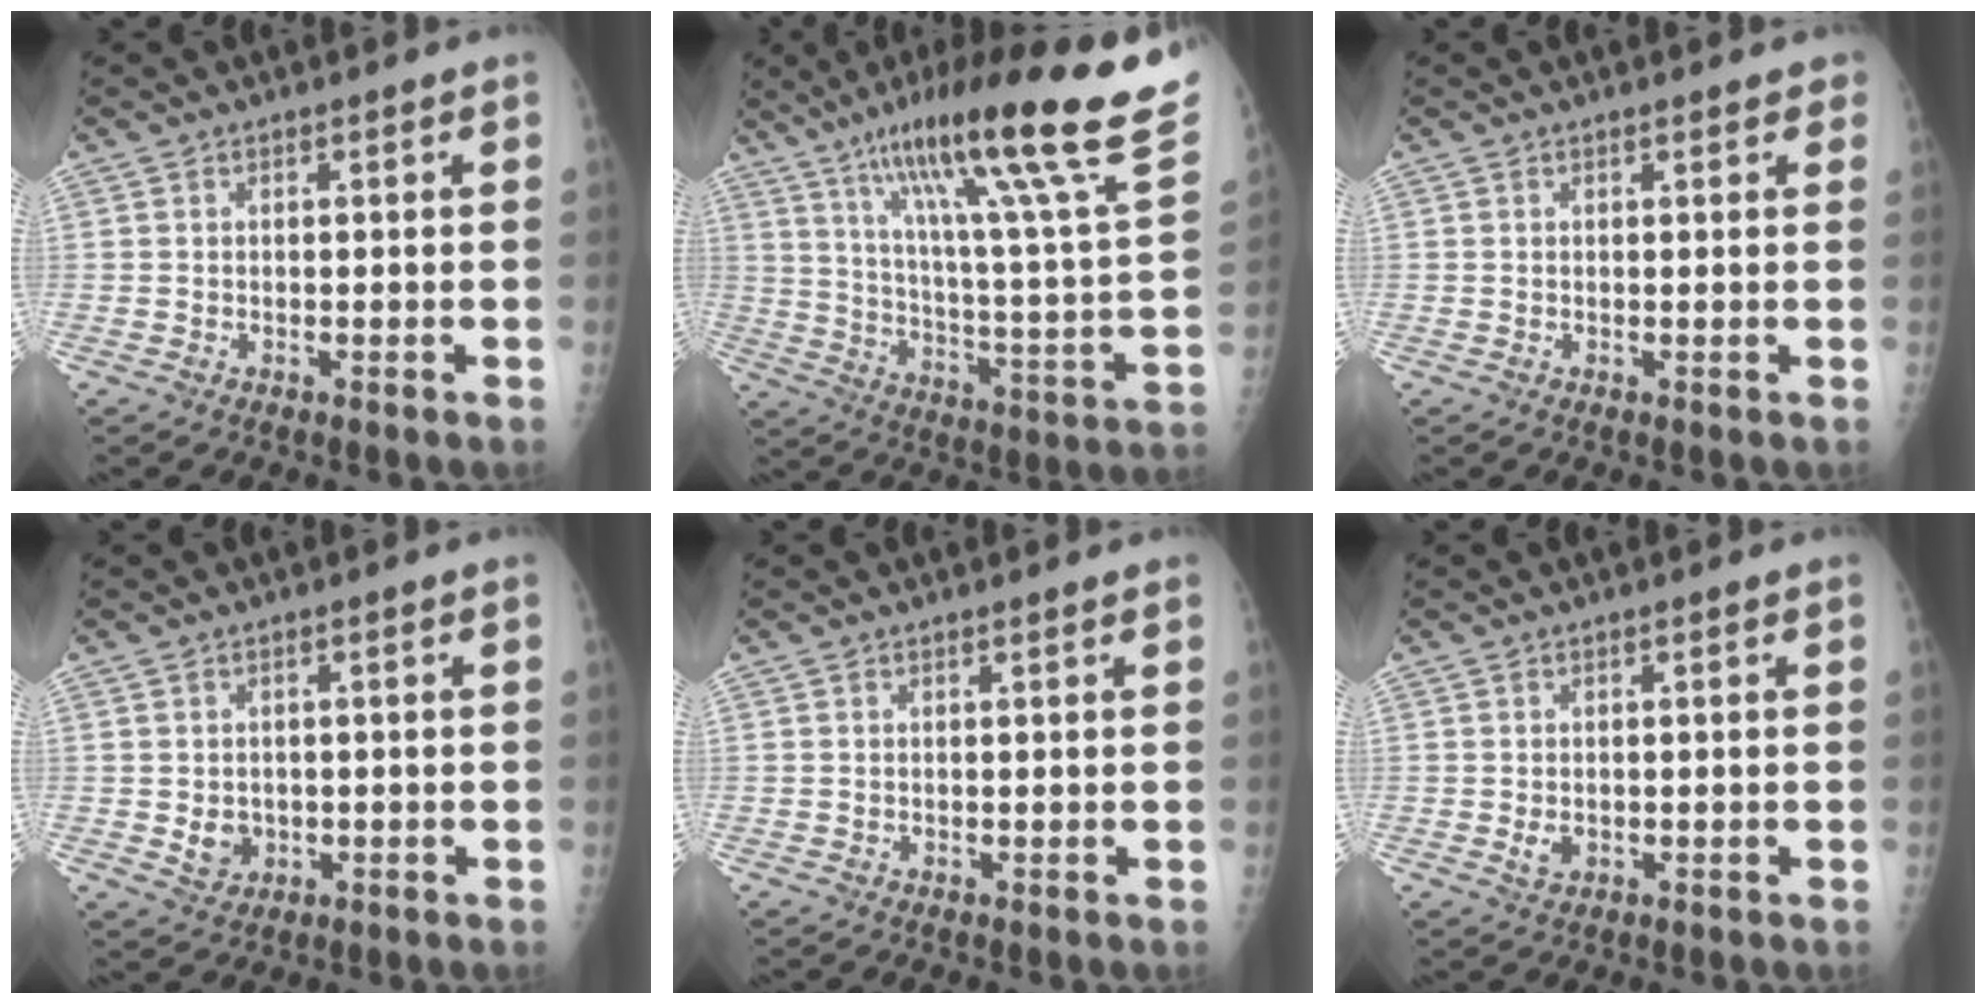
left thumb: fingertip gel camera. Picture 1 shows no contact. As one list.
[{"total": 30.7, "force": [20.0, 2.8, 23.2], "torque": [-0.352, -0.066, 0.303]}, {"total": 1.7, "force": [1.2, 0.8, 1.0], "torque": [-0.001, 0.000, 0.011]}, {"total": 3.4, "force": [-0.4, 2.9, 1.7], "torque": [-0.015, 0.000, 0.004]}, {"total": 0.5, "force": [0.4, 0.0, 0.3], "torque": [-0.007, 0.000, 0.006]}, {"total": 1.9, "force": [-0.2, 1.3, 1.3], "torque": [-0.019, -0.002, 0.001]}]